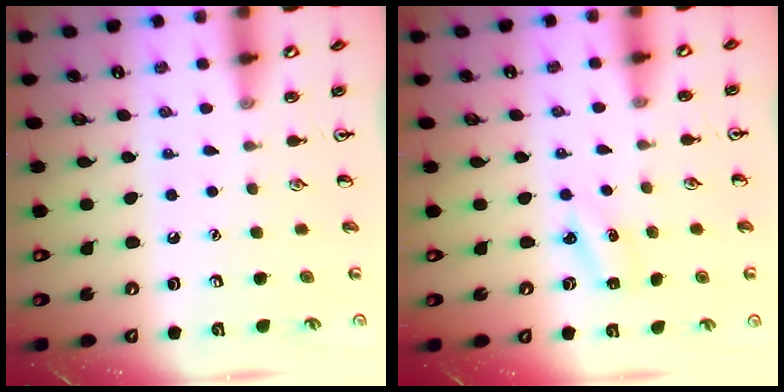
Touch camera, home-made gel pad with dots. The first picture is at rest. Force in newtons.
{"total": 2.5, "press": 2.3, "slide": 0.8}